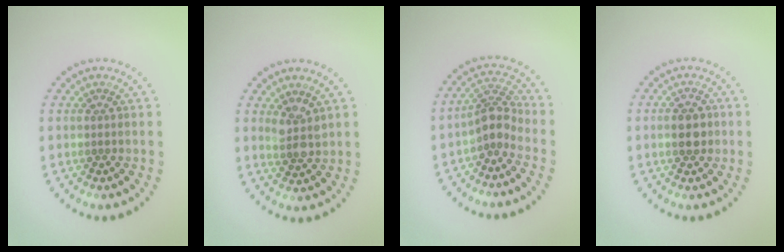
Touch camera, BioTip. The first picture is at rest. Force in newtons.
{"total": 2.3, "press": 2.0, "slide": 1.1}
{"total": 2.9, "press": 2.2, "slide": 1.9}
{"total": 2.5, "press": 2.5, "slide": 0.1}